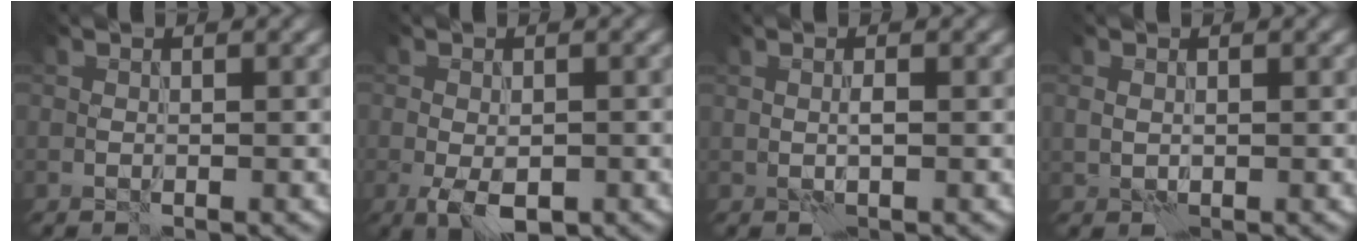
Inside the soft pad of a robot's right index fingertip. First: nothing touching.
{"total": 4.0, "force": [-1.8, 1.7, 3.1], "torque": [-0.056, -0.006, -0.029]}
{"total": 0.7, "force": [0.0, -0.2, 0.7], "torque": [-0.016, 0.006, 0.000]}
{"total": 0.6, "force": [0.1, 0.4, 0.4], "torque": [-0.012, 0.002, 0.003]}